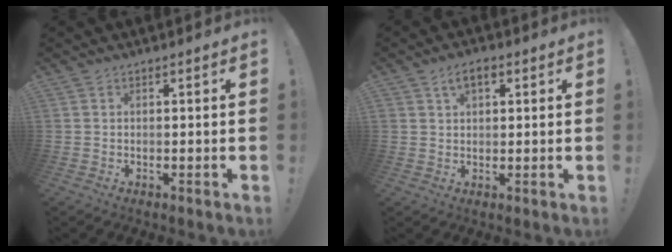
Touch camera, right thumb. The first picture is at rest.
{"total": 4.3, "force": [1.9, 2.5, 3.0], "torque": [-0.046, 0.002, 0.032]}